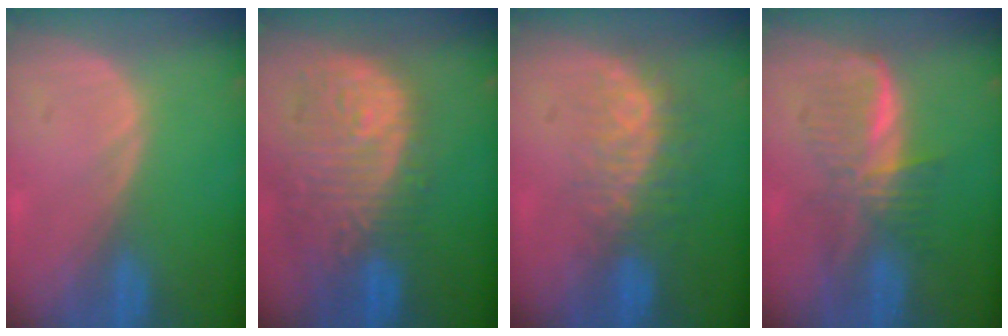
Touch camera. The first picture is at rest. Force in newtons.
{"total": 13.0, "press": 11.1, "slide": 6.8}
{"total": 8.4, "press": 7.1, "slide": 4.4}
{"total": 5.9, "press": 5.9, "slide": 0.8}